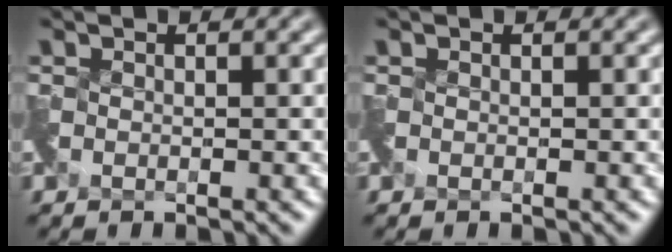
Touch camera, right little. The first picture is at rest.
{"total": 0.0}